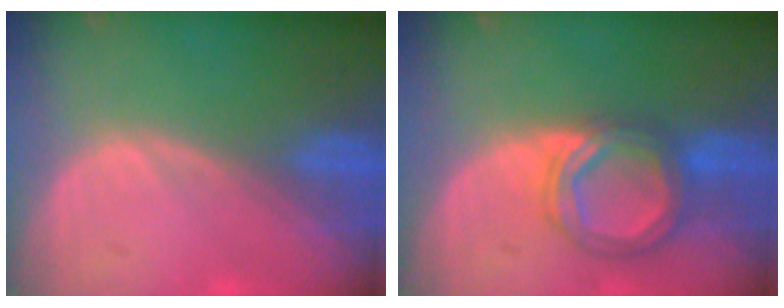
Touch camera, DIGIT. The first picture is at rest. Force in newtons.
{"total": 6.4, "press": 6.4, "slide": 0.5}